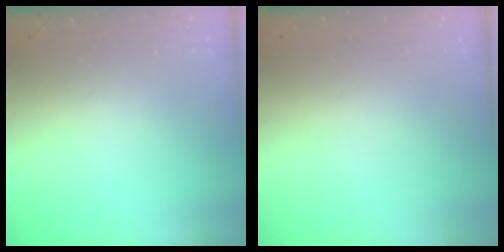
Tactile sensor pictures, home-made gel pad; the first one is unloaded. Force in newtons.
{"total": 0.0}